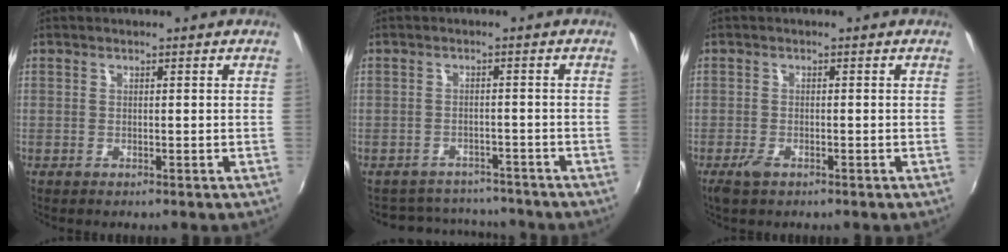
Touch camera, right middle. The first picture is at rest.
{"total": 8.7, "force": [-7.9, 3.2, 1.2], "torque": [-0.038, 0.016, -0.110]}
{"total": 2.6, "force": [-1.7, 1.1, 1.6], "torque": [-0.038, -0.005, -0.033]}